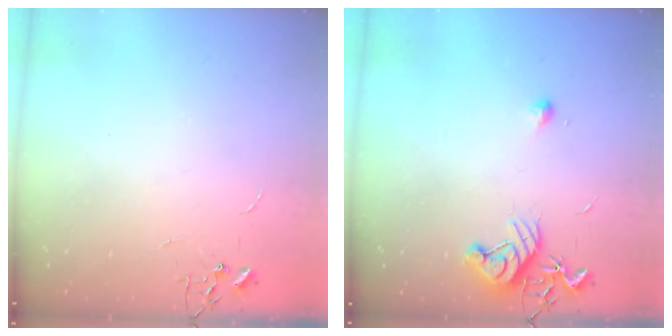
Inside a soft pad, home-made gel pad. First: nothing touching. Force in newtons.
{"total": 9.1, "press": 9.1, "slide": 1.0}